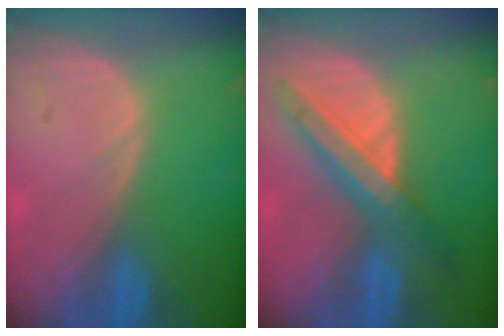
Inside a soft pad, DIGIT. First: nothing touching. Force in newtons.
{"total": 7.6, "press": 7.0, "slide": 2.8}